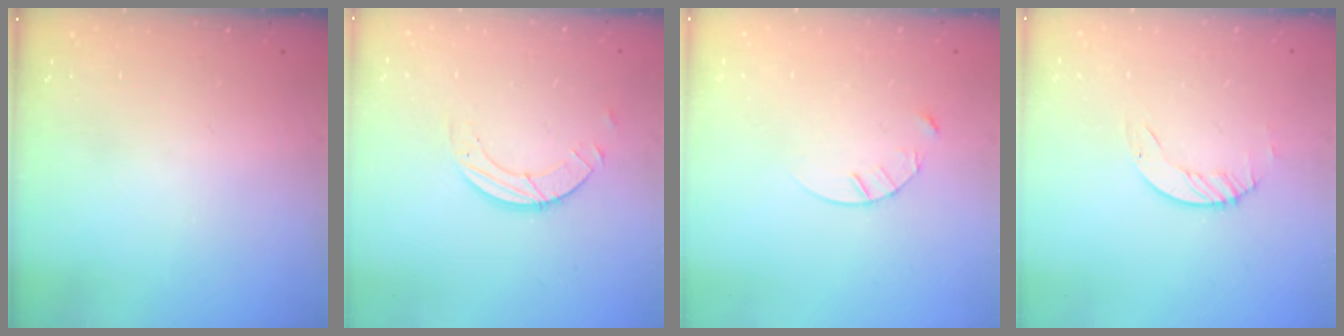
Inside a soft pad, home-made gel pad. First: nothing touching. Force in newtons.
{"total": 3.9, "press": 3.9, "slide": 0.4}
{"total": 4.1, "press": 4.1, "slide": 0.5}
{"total": 1.2, "press": 1.2, "slide": 0.2}